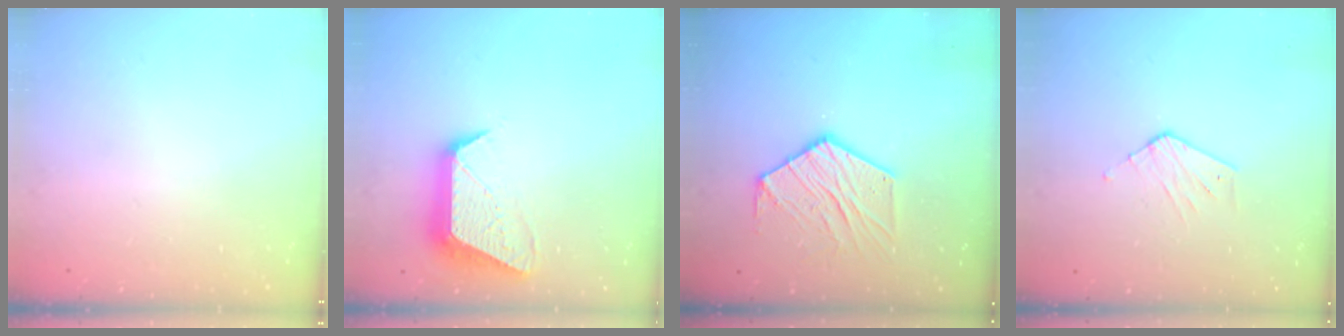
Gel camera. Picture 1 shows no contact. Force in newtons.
{"total": 12.1, "press": 12.1, "slide": 0.6}
{"total": 11.9, "press": 11.8, "slide": 0.7}
{"total": 3.1, "press": 3.1, "slide": 0.3}